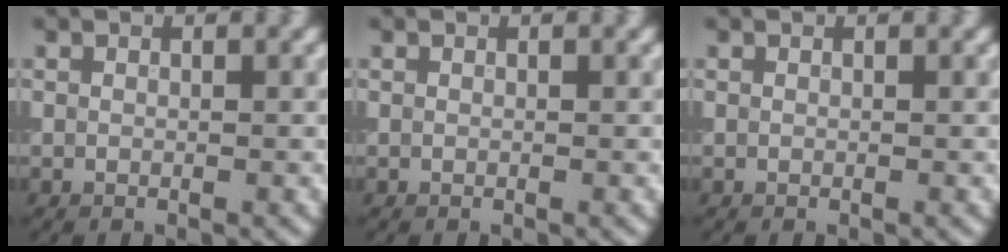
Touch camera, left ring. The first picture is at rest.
{"total": 0.0}
{"total": 0.0}